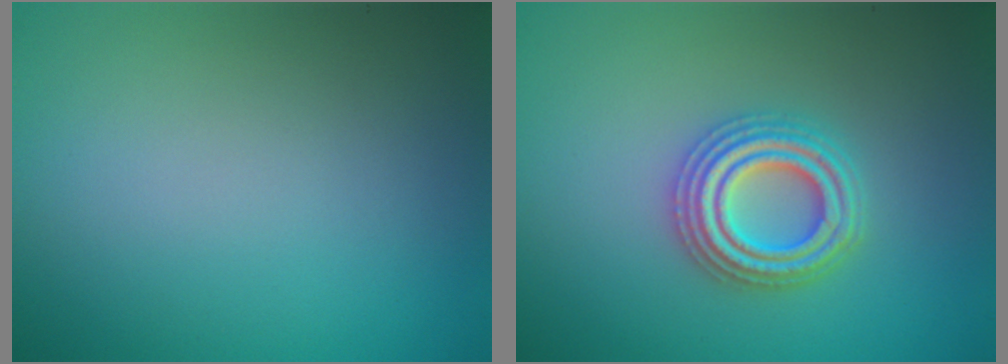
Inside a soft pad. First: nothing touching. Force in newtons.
{"total": 4.3, "press": 4.2, "slide": 0.8}